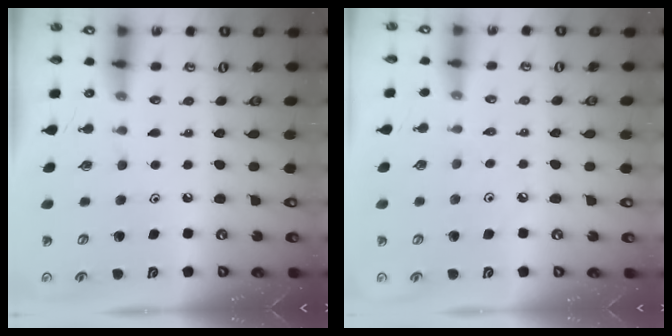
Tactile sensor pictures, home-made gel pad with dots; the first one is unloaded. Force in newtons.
{"total": 1.7, "press": 1.7, "slide": 0.3}